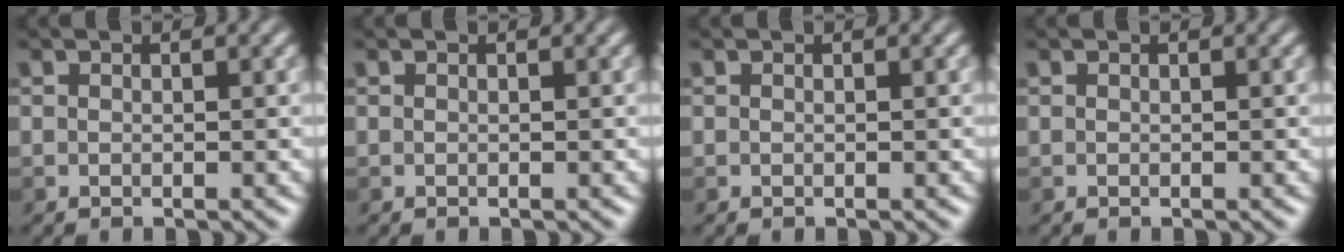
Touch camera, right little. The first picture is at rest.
{"total": 0.0}
{"total": 0.0}
{"total": 0.0}